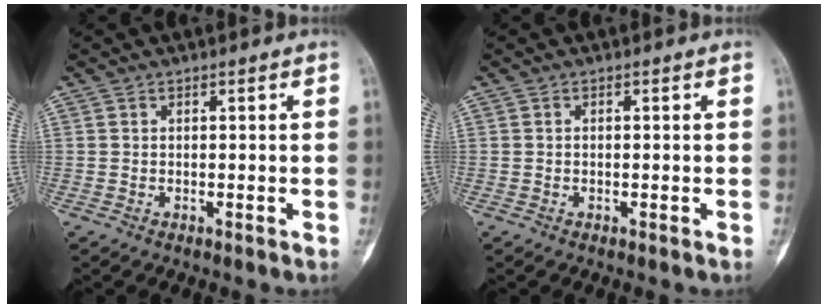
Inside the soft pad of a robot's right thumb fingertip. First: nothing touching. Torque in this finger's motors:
{"motor_torque": [0.52, 0.00, -0.14, 0.00, -0.02]}